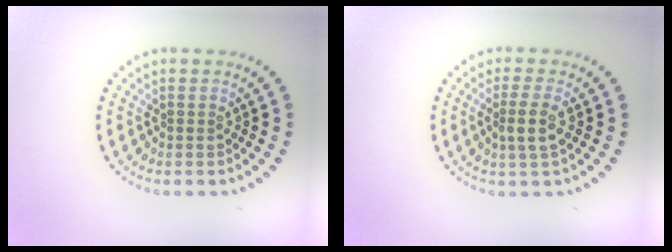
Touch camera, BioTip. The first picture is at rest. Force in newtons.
{"total": 2.3, "press": 2.0, "slide": 1.1}